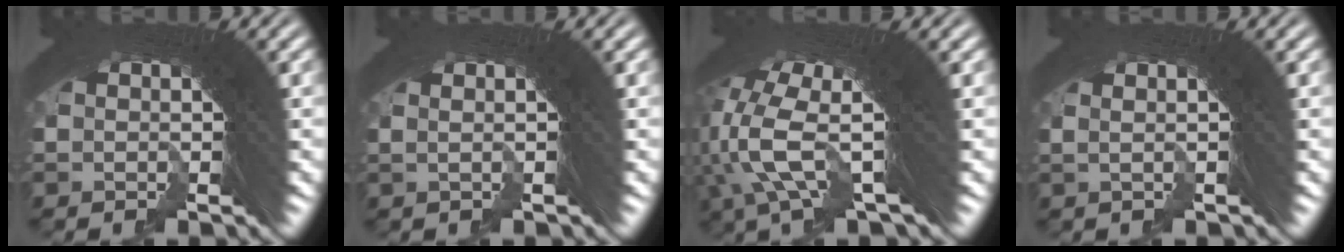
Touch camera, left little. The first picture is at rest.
{"total": 2.2, "force": [0.8, -0.4, 1.9], "torque": [-0.007, 0.022, 0.004]}
{"total": 8.8, "force": [1.3, 3.6, 7.9], "torque": [-0.161, -0.003, 0.017]}
{"total": 2.4, "force": [0.9, -0.2, 2.2], "torque": [-0.013, 0.023, 0.005]}